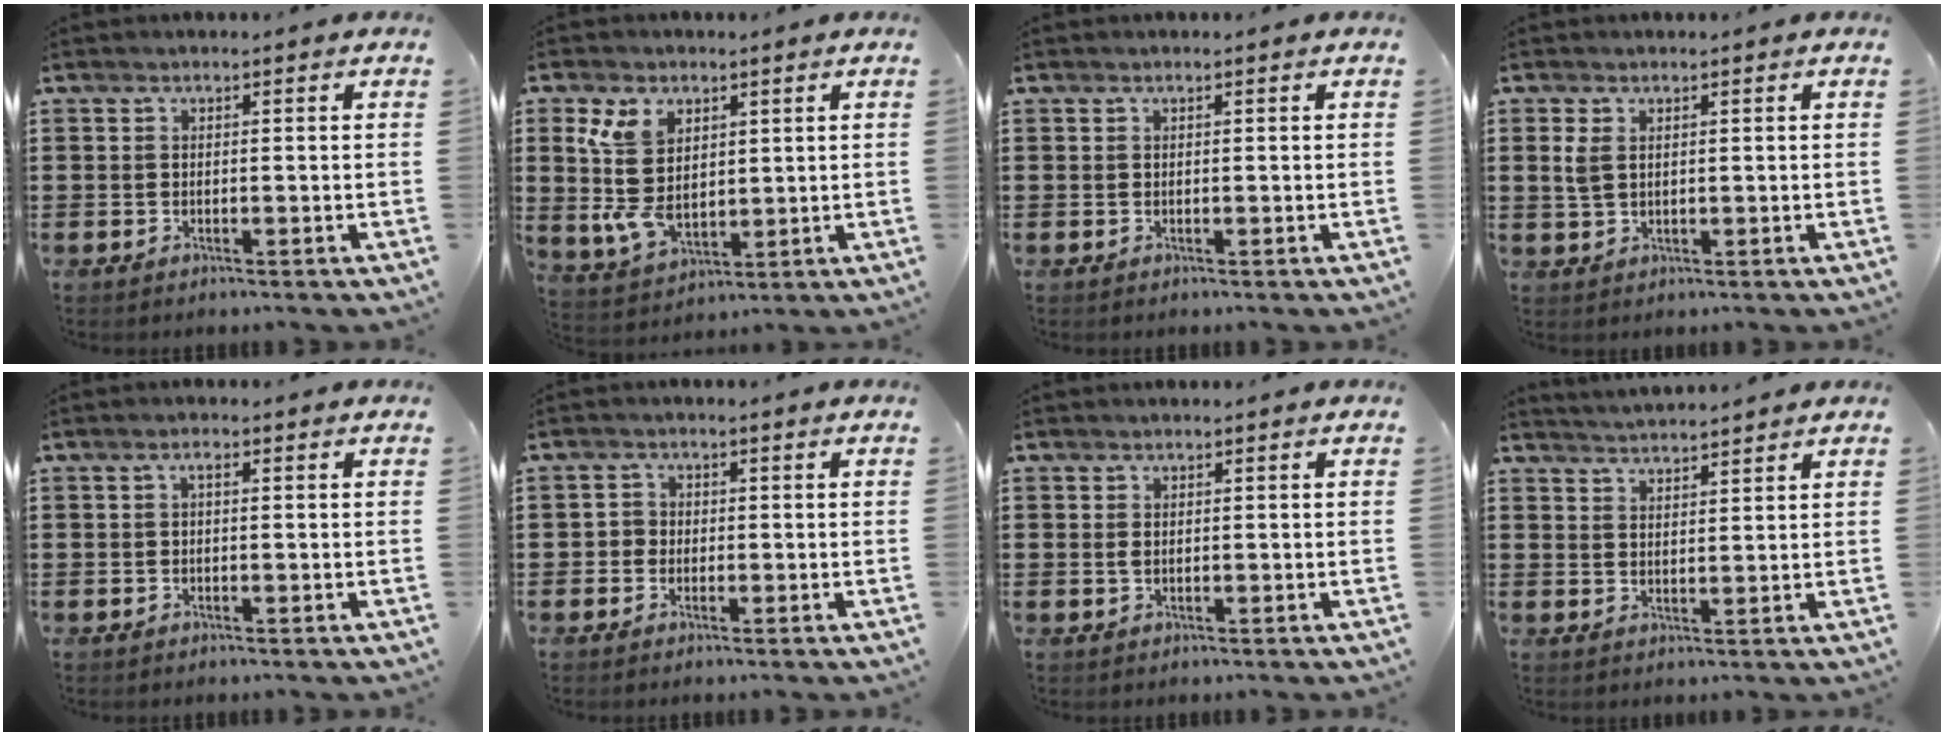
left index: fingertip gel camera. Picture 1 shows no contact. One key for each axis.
{"total": 9.1, "fx": 2.4, "fy": 6.1, "fz": 6.4, "tx": -0.166, "ty": 0.005, "tz": 0.042}
{"total": 0.0}
{"total": 2.3, "fx": 0.6, "fy": 1.5, "fz": 1.7, "tx": -0.046, "ty": 0.006, "tz": 0.008}
{"total": 1.0, "fx": 0.0, "fy": 0.4, "fz": 0.9, "tx": -0.017, "ty": 0.002, "tz": -0.001}
{"total": 1.6, "fx": -0.2, "fy": 1.6, "fz": 0.5, "tx": -0.016, "ty": 0.004, "tz": -0.007}
{"total": 1.1, "fx": 0.1, "fy": 0.8, "fz": 0.7, "tx": -0.016, "ty": 0.006, "tz": 0.002}
{"total": 2.8, "fx": 2.7, "fy": -0.4, "fz": -0.1, "tx": -0.007, "ty": -0.010, "tz": 0.051}